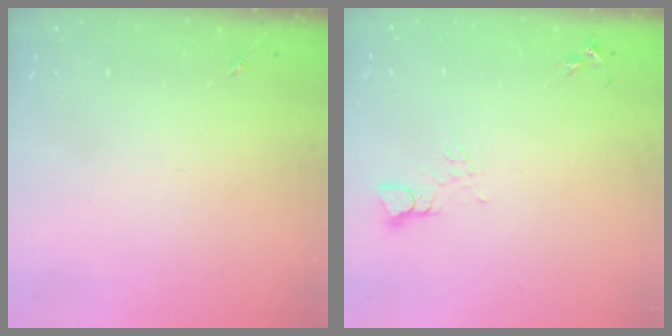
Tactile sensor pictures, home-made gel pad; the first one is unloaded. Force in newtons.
{"total": 4.4, "press": 4.4, "slide": 0.4}